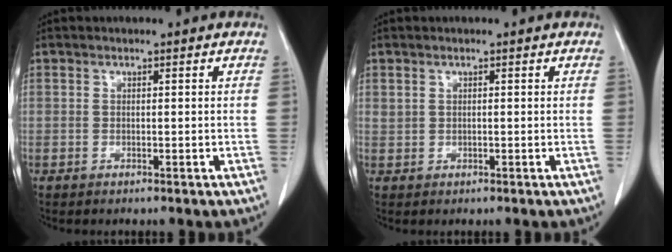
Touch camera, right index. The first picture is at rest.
{"total": 0.6, "force": [0.3, 0.4, 0.4], "torque": [-0.012, 0.011, 0.012]}